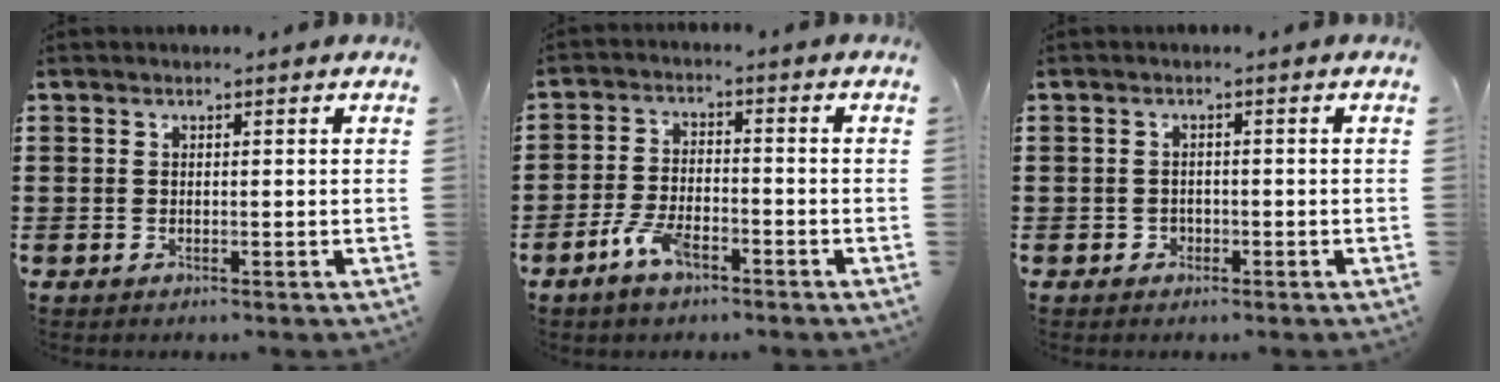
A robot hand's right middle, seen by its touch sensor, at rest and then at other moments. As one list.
[{"total": 5.2, "force": [-3.4, 2.0, 3.4], "torque": [-0.075, 0.007, -0.068]}, {"total": 1.1, "force": [-0.6, 0.9, 0.1], "torque": [-0.005, 0.003, -0.015]}]